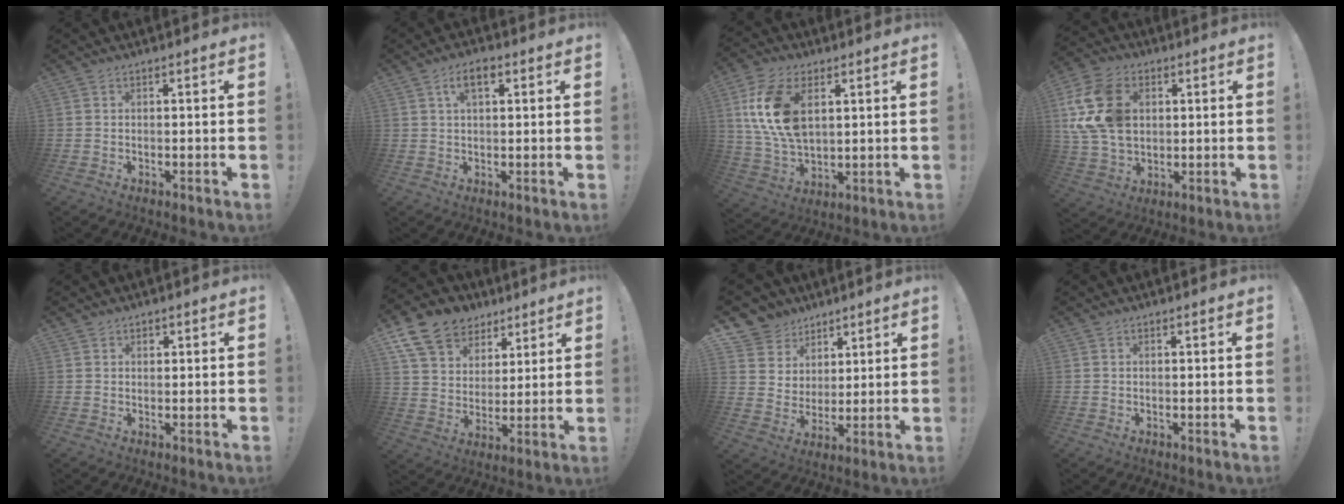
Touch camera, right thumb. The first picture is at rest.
{"total": 5.4, "force": [2.3, 2.5, 4.2], "torque": [-0.067, 0.001, 0.038]}
{"total": 15.9, "force": [5.0, 9.7, 11.6], "torque": [-0.232, -0.010, 0.094]}
{"total": 18.0, "force": [4.3, 13.4, 11.2], "torque": [-0.210, -0.009, 0.086]}
{"total": 1.0, "force": [0.5, 0.9, 0.1], "torque": [0.000, 0.000, 0.008]}
{"total": 13.8, "force": [8.5, 9.8, 4.6], "torque": [-0.084, -0.048, 0.167]}
{"total": 9.1, "force": [4.9, 7.6, 1.1], "torque": [-0.020, -0.042, 0.103]}
{"total": 0.0}